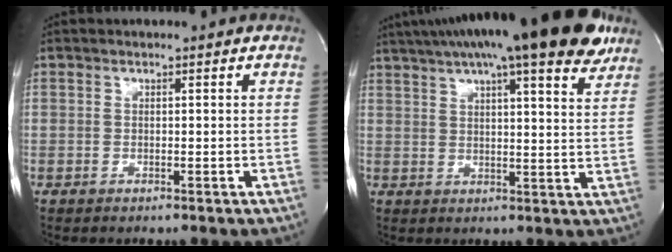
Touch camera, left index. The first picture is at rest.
{"total": 23.8, "force": [17.7, 3.9, 15.5], "torque": [-0.253, 0.042, 0.236]}